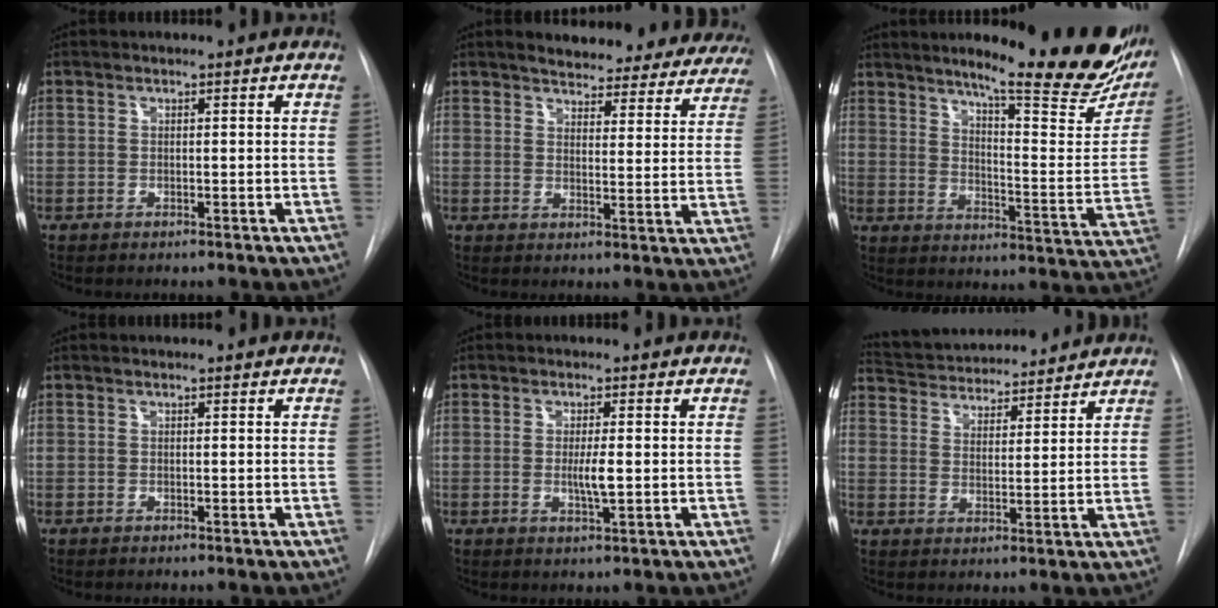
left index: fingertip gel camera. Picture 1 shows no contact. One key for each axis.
{"total": 21.4, "fx": 19.4, "fy": 6.3, "fz": 6.2, "tx": -0.073, "ty": -0.039, "tz": 0.218}
{"total": 24.4, "fx": 18.7, "fy": 3.1, "fz": 15.4, "tx": -0.208, "ty": -0.066, "tz": 0.238}
{"total": 0.0}
{"total": 2.9, "fx": -0.4, "fy": 0.3, "fz": 2.8, "tx": -0.052, "ty": -0.009, "tz": -0.007}
{"total": 15.5, "fx": 14.5, "fy": 3.3, "fz": 4.4, "tx": -0.077, "ty": 0.022, "tz": 0.221}